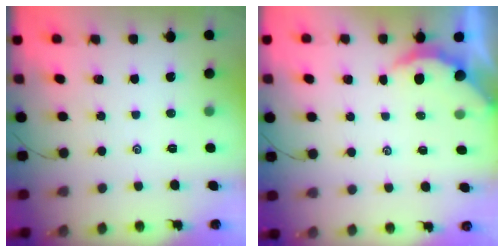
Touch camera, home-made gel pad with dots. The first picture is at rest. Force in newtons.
{"total": 2.4, "press": 2.3, "slide": 0.4}